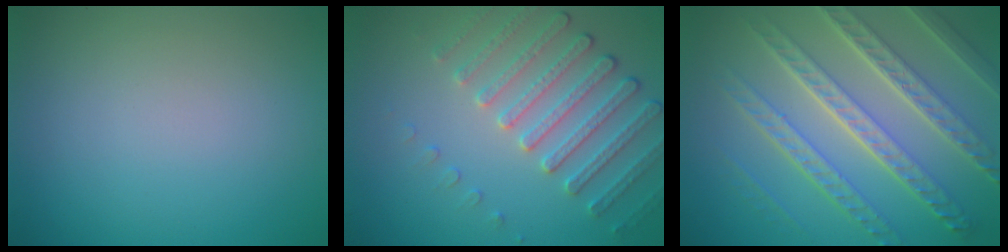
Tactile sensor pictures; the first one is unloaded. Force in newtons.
{"total": 4.0, "press": 3.7, "slide": 1.4}
{"total": 8.4, "press": 6.1, "slide": 5.8}